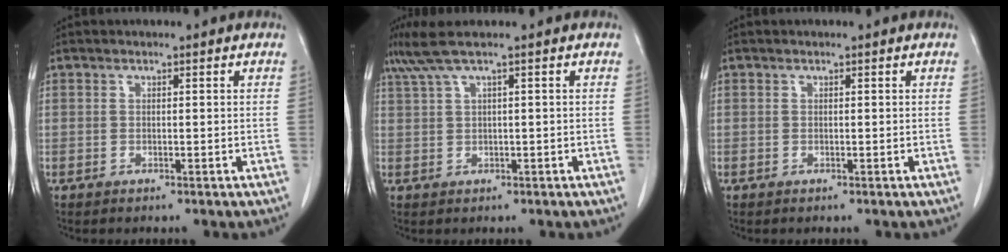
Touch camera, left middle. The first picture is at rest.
{"total": 3.3, "force": [2.2, -0.6, 2.5], "torque": [-0.069, 0.022, 0.052]}
{"total": 0.0}